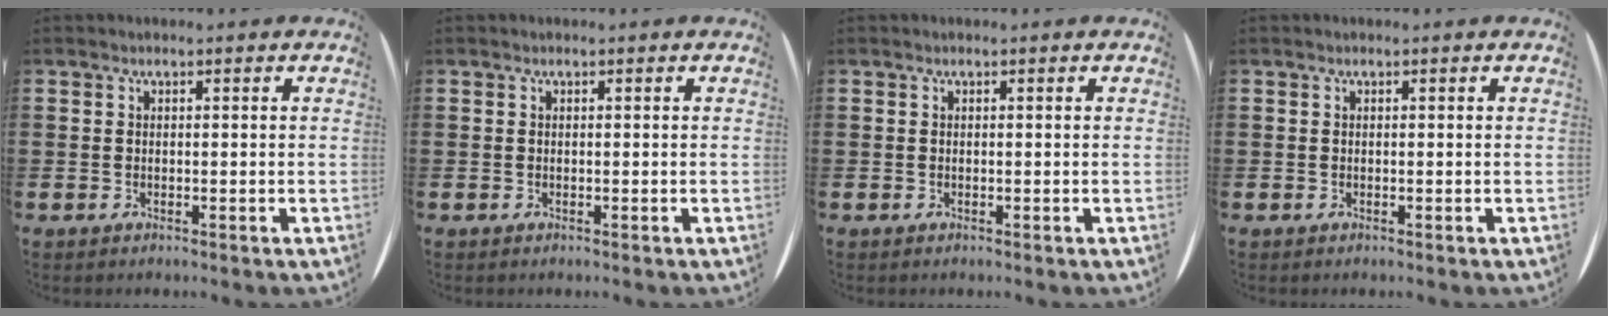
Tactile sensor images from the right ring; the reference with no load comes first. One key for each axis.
{"total": 0.0}
{"total": 0.0}
{"total": 0.0}